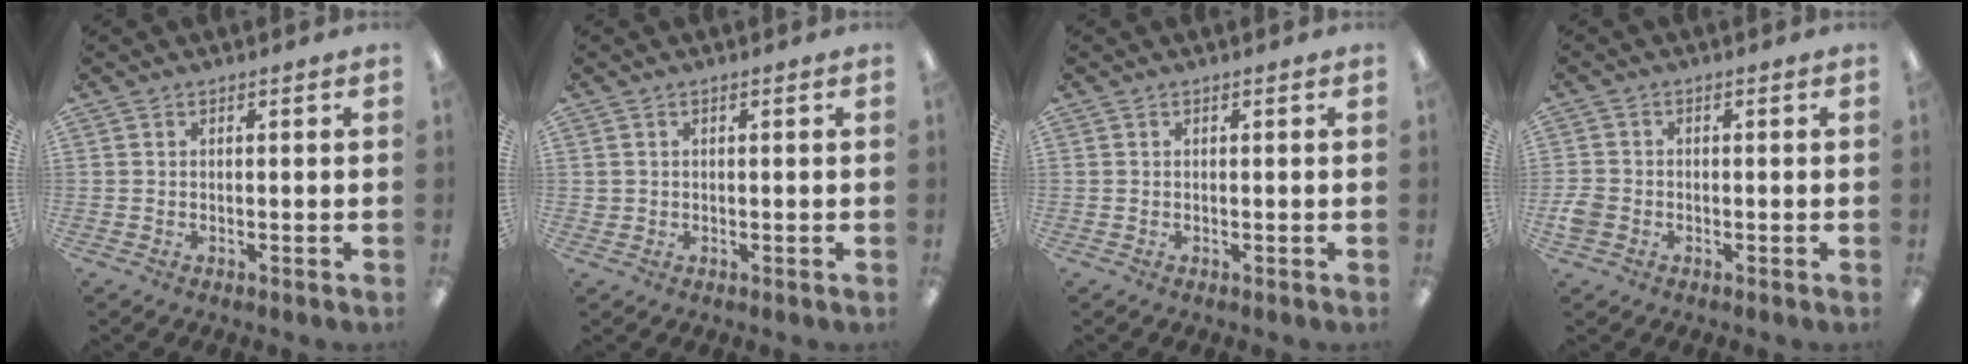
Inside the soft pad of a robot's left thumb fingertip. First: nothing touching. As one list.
[{"total": 1.0, "force": [0.1, 1.0, 0.1], "torque": [-0.001, 0.006, 0.001]}, {"total": 0.0}, {"total": 3.6, "force": [-1.3, 2.9, 1.6], "torque": [-0.030, 0.006, -0.024]}]